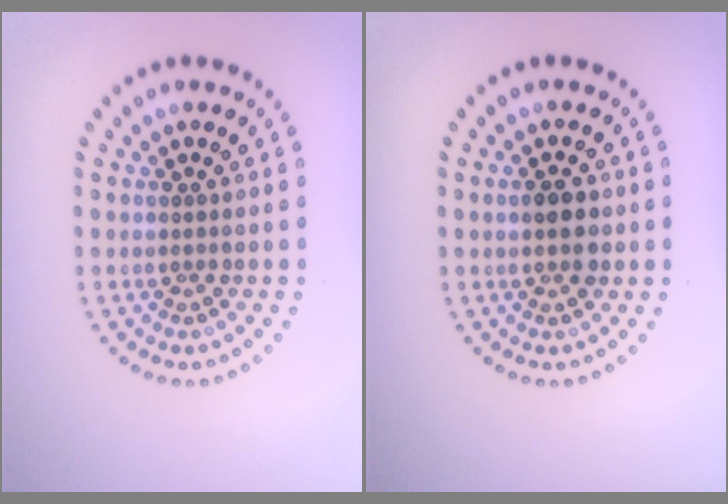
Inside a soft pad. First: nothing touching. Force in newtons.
{"total": 2.7, "press": 2.7, "slide": 0.2}